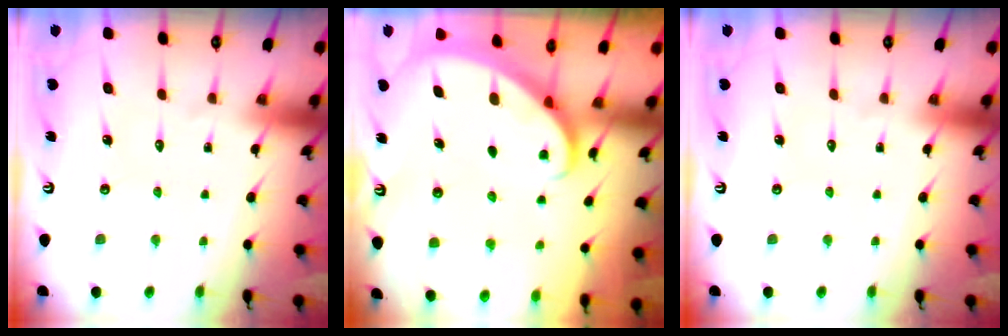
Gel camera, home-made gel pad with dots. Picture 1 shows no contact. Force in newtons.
{"total": 2.5, "press": 2.5, "slide": 0.3}
{"total": 0.0}